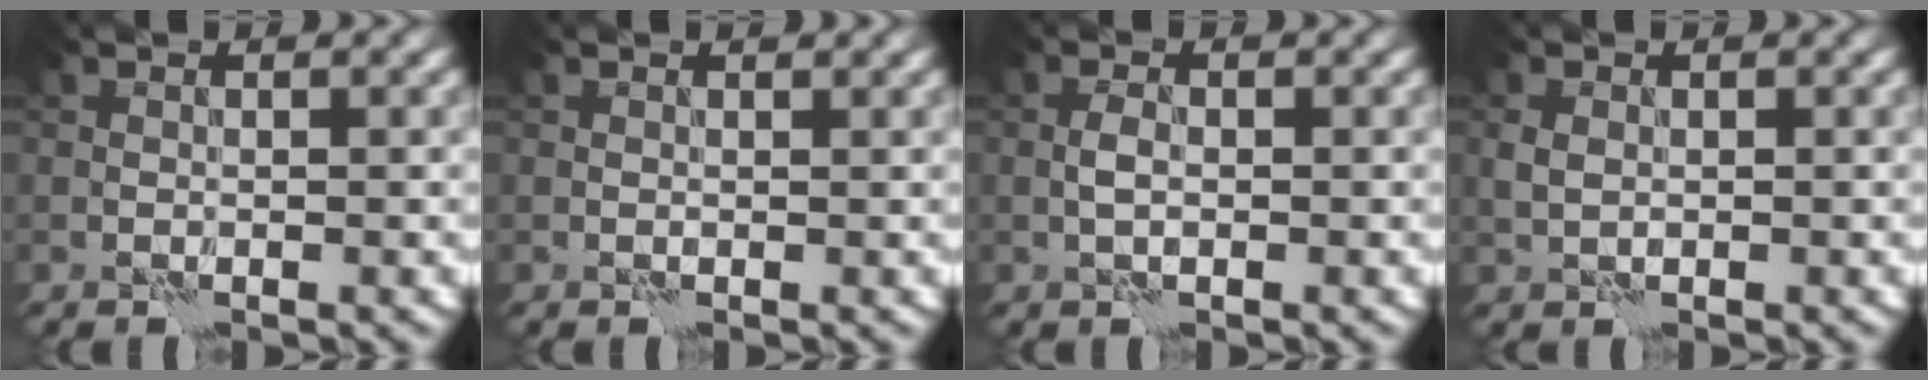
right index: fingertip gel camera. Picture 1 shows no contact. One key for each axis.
{"total": 0.6, "fx": 0.5, "fy": 0.1, "fz": 0.3, "tx": -0.005, "ty": 0.002, "tz": 0.007}
{"total": 1.5, "fx": -0.3, "fy": 0.7, "fz": 1.3, "tx": -0.024, "ty": 0.005, "tz": -0.009}
{"total": 1.3, "fx": 0.1, "fy": 1.0, "fz": 0.9, "tx": -0.022, "ty": 0.003, "tz": 0.002}